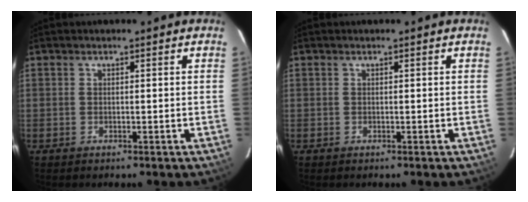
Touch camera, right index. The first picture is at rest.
{"total": 0.0}